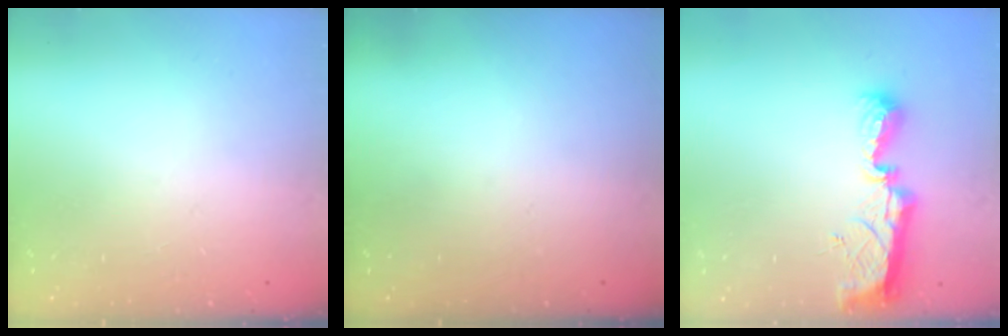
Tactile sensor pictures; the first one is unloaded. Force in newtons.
{"total": 0.0}
{"total": 9.4, "press": 9.4, "slide": 0.4}